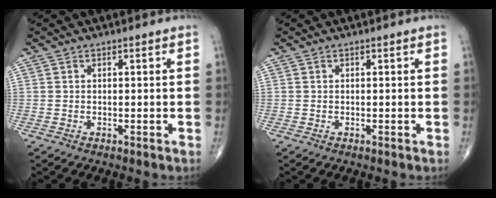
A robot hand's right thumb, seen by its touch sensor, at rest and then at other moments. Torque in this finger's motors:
{"motor_torque": [0.00, 0.00, 0.00, 0.00, 0.00]}